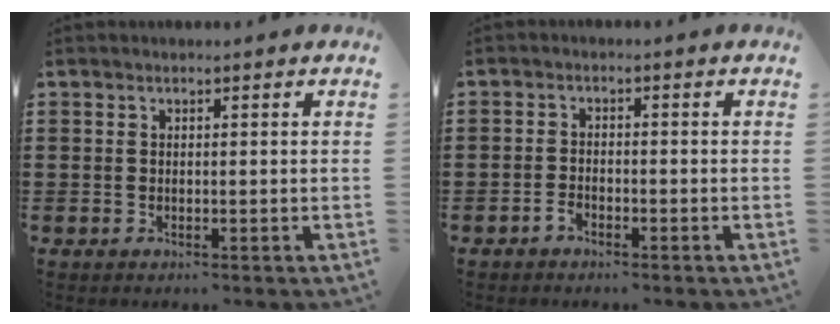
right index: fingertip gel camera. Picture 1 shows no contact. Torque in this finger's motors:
{"motor_torque": [2.14, 0.00, 0.12, 0.00]}